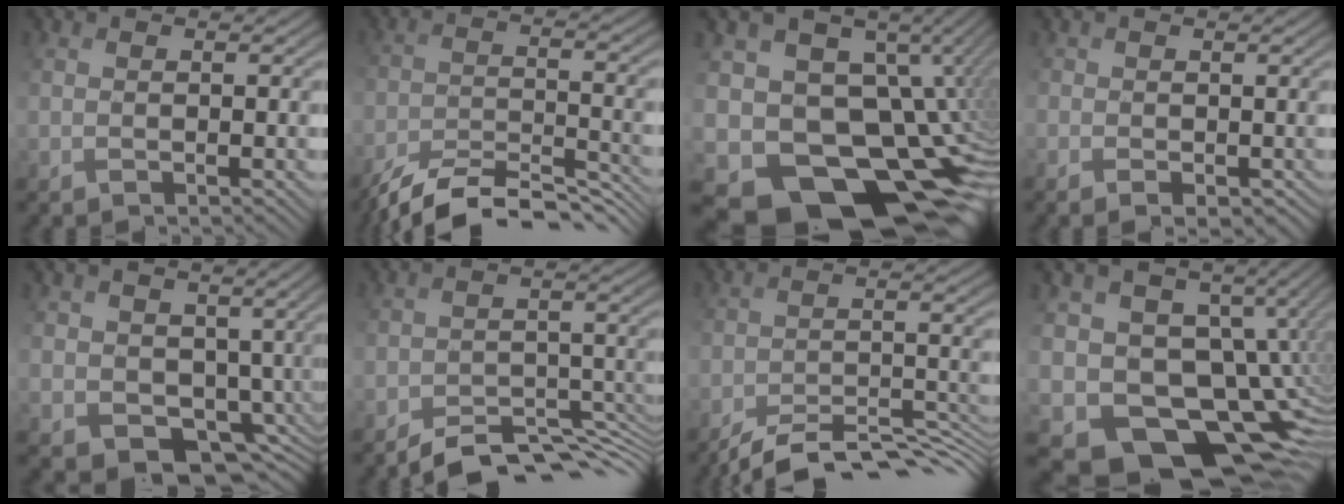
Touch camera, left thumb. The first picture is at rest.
{"total": 10.5, "force": [-9.7, 1.9, 3.5], "torque": [-0.052, -0.008, -0.159]}
{"total": 20.1, "force": [-9.0, 13.5, 11.8], "torque": [-0.186, -0.004, -0.120]}
{"total": 1.1, "force": [-0.4, 0.9, 0.6], "torque": [-0.011, -0.006, -0.007]}
{"total": 8.2, "force": [0.0, 6.9, 4.5], "torque": [-0.113, -0.030, 0.002]}
{"total": 6.6, "force": [-6.2, 1.7, 1.5], "torque": [-0.009, -0.012, -0.107]}
{"total": 8.2, "force": [-7.7, 1.3, 2.6], "torque": [-0.037, -0.006, -0.128]}
{"total": 17.0, "force": [-6.0, 12.4, 10.0], "torque": [-0.173, -0.028, -0.075]}